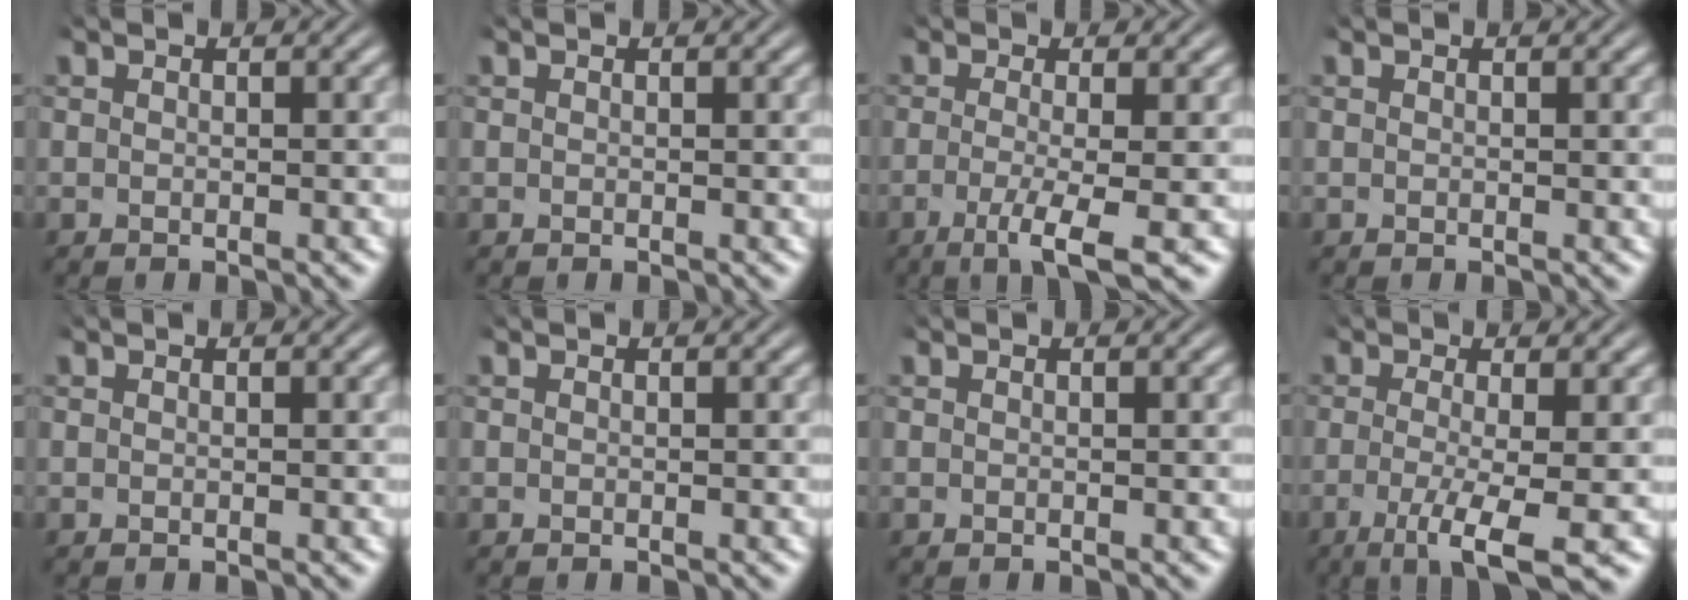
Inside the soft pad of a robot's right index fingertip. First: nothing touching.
{"total": 0.0}
{"total": 5.2, "force": [-3.2, 0.5, 4.1], "torque": [-0.081, -0.033, -0.039]}
{"total": 0.0}
{"total": 0.0}
{"total": 0.0}
{"total": 0.0}
{"total": 6.8, "force": [-4.9, 0.9, 4.7], "torque": [-0.090, -0.044, -0.061]}